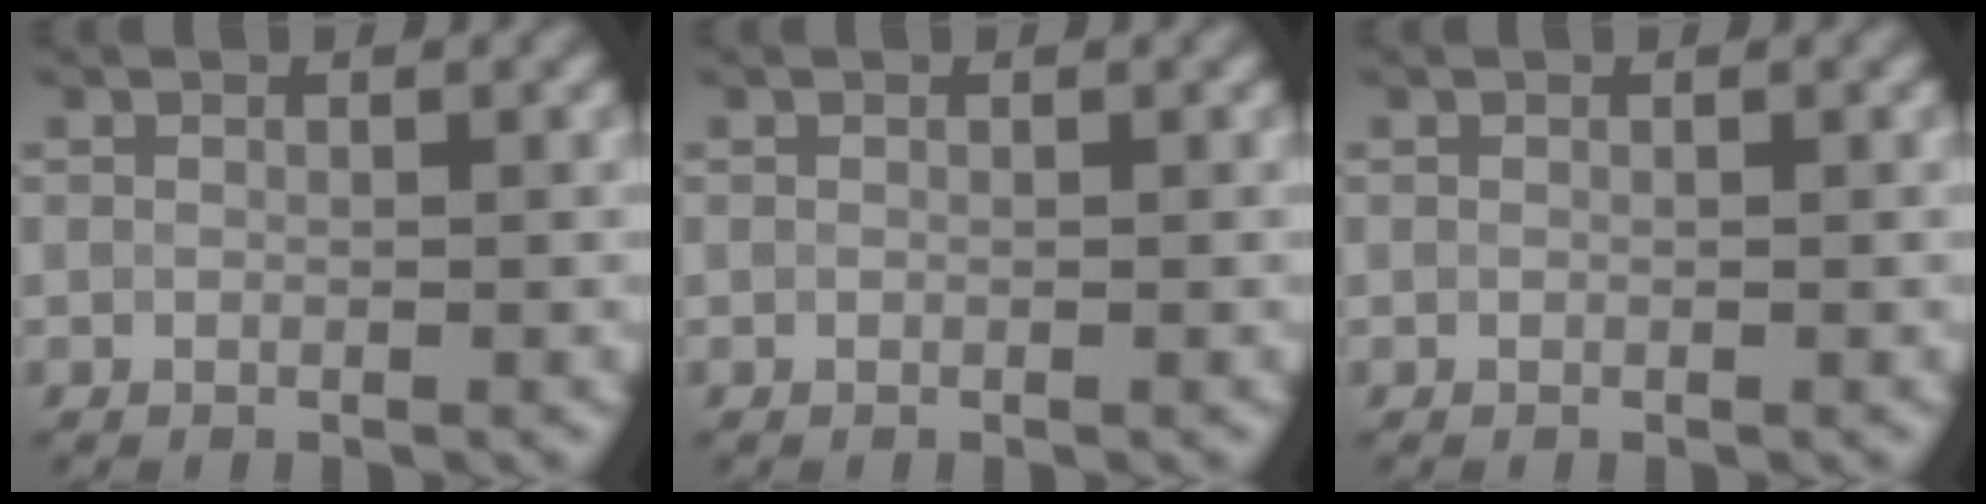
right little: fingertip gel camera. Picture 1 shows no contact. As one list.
[{"total": 0.0}, {"total": 0.0}]